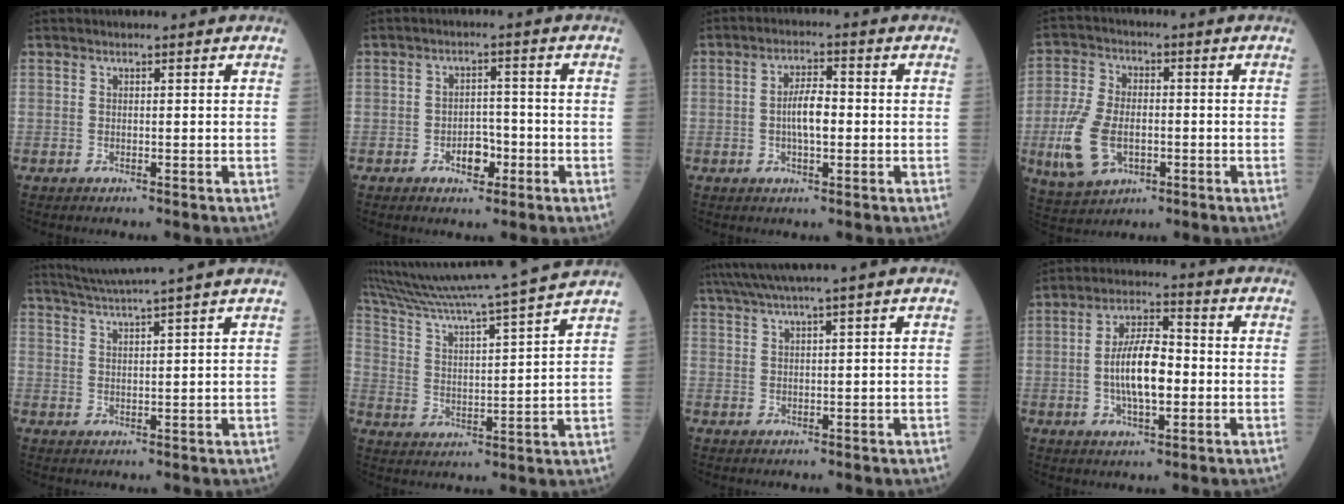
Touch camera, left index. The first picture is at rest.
{"total": 3.6, "force": [-1.7, 2.1, 2.5], "torque": [-0.031, 0.006, -0.025]}
{"total": 4.6, "force": [-0.5, 1.5, 4.3], "torque": [-0.088, 0.007, -0.013]}
{"total": 10.5, "force": [-2.9, 6.4, 7.9], "torque": [-0.189, 0.000, -0.047]}
{"total": 8.0, "force": [7.0, -2.2, 3.3], "torque": [-0.057, 0.008, 0.106]}
{"total": 19.0, "force": [17.1, -2.9, 7.8], "torque": [-0.145, -0.028, 0.260]}
{"total": 5.5, "force": [4.3, -1.7, 3.0], "torque": [-0.053, 0.015, 0.080]}
{"total": 9.6, "force": [-1.2, 3.4, 8.9], "torque": [-0.178, 0.011, -0.025]}